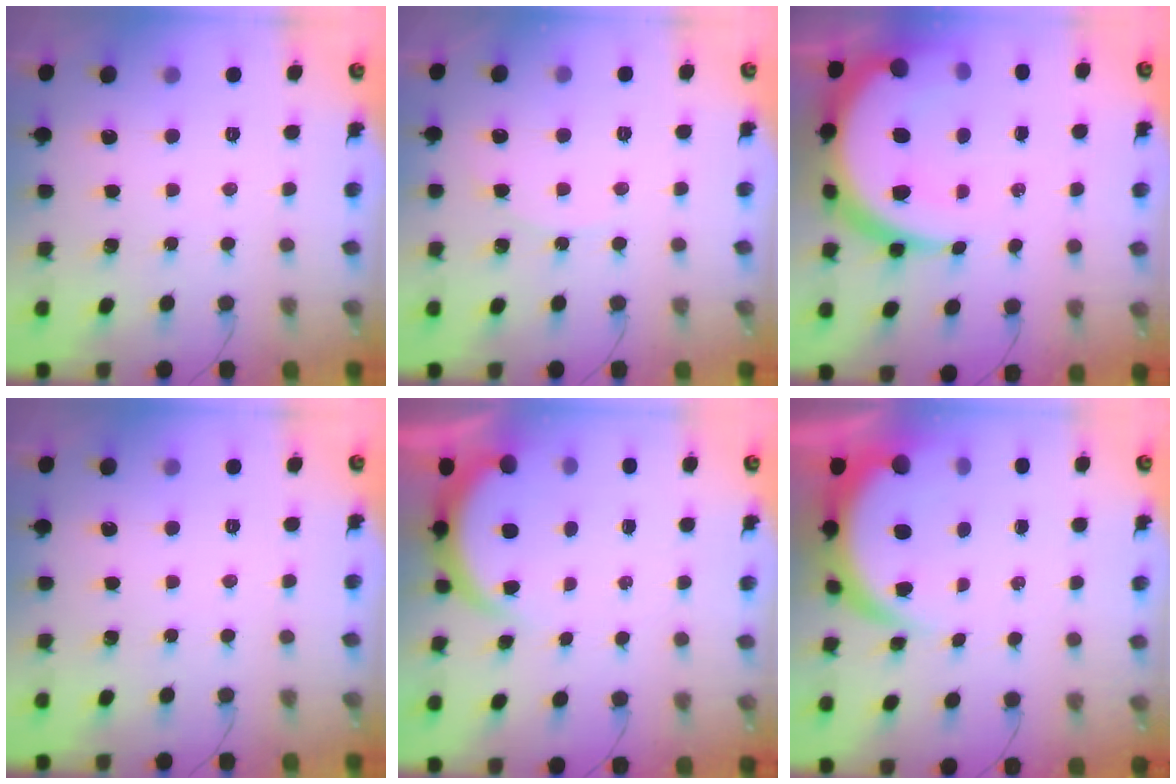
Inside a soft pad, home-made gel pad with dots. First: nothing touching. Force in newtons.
{"total": 3.8, "press": 3.8, "slide": 0.5}
{"total": 19.4, "press": 19.3, "slide": 1.8}
{"total": 0.0}
{"total": 3.4, "press": 3.3, "slide": 0.6}
{"total": 7.0, "press": 6.9, "slide": 0.8}